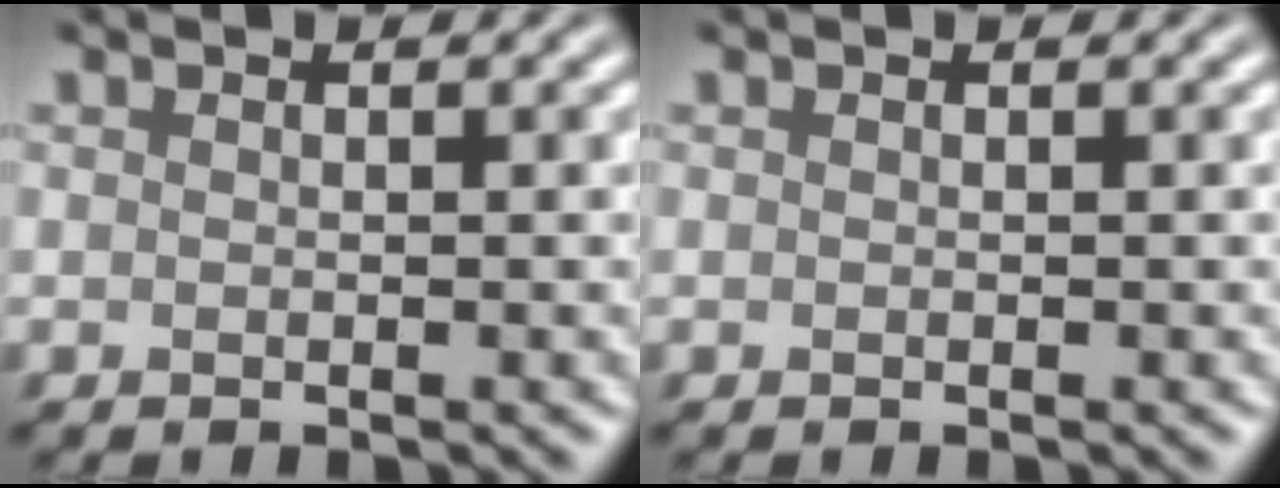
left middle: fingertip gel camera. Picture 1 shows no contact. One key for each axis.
{"total": 0.0}